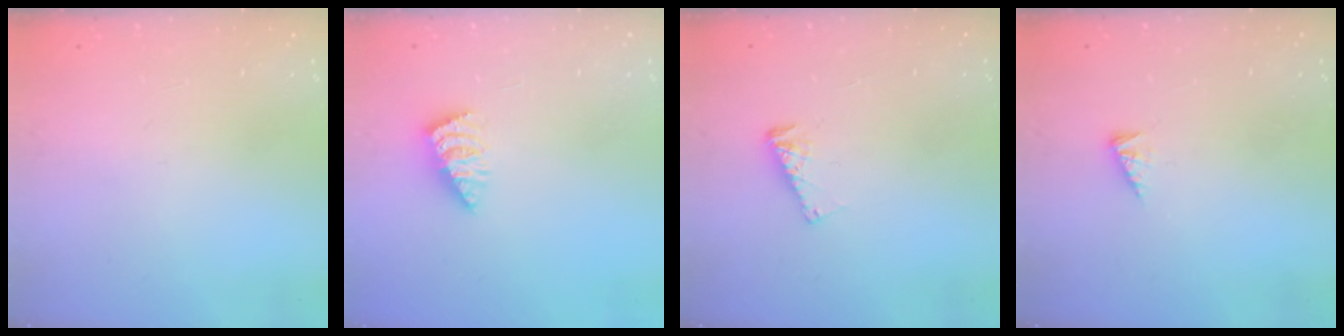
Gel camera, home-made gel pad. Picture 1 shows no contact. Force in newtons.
{"total": 5.0, "press": 5.0, "slide": 0.4}
{"total": 5.1, "press": 5.0, "slide": 0.6}
{"total": 2.9, "press": 2.9, "slide": 0.4}